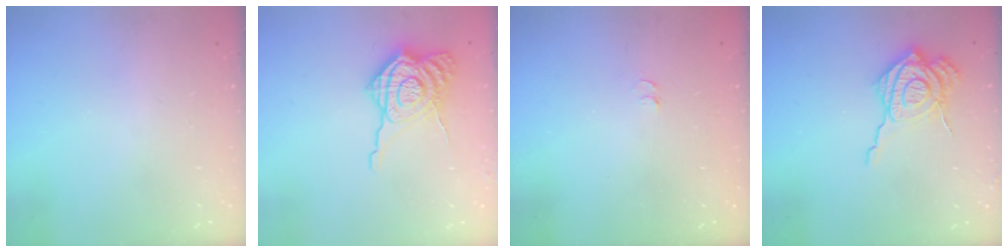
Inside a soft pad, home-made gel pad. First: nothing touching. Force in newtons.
{"total": 12.9, "press": 12.8, "slide": 1.3}
{"total": 3.3, "press": 3.2, "slide": 0.7}
{"total": 15.0, "press": 14.8, "slide": 1.8}